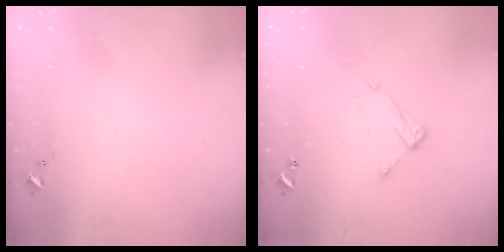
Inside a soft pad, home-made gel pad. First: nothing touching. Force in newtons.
{"total": 8.6, "press": 8.6, "slide": 0.4}